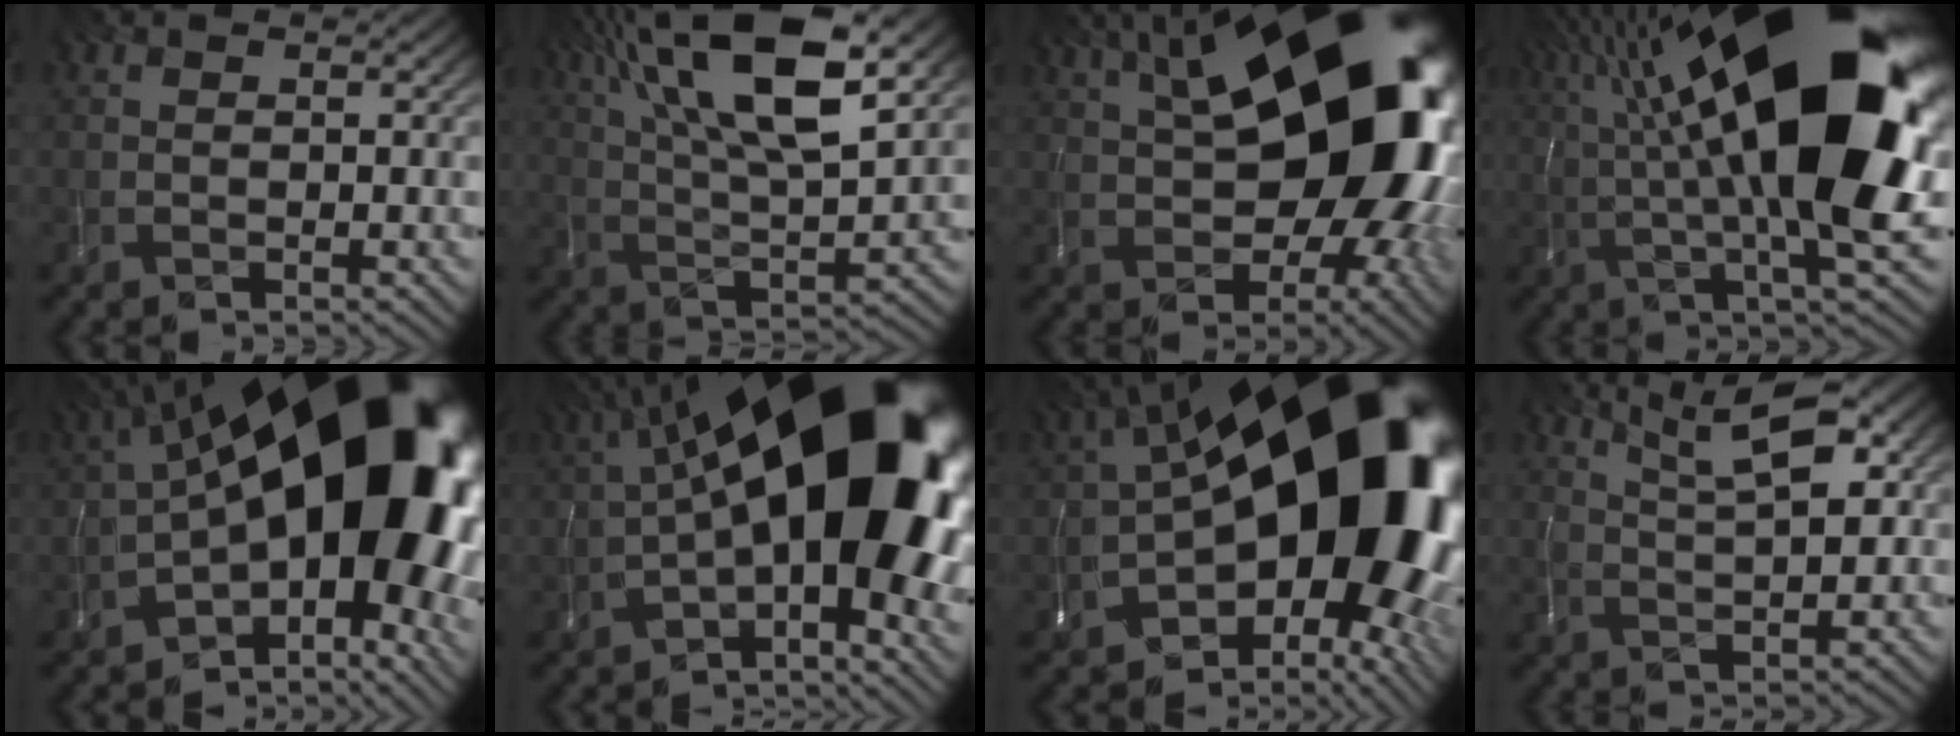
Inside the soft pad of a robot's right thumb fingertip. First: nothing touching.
{"total": 16.1, "force": [8.2, 4.8, 13.1], "torque": [-0.273, 0.023, 0.148]}
{"total": 21.2, "force": [4.4, 11.7, 17.1], "torque": [-0.240, 0.026, 0.077]}
{"total": 22.2, "force": [5.4, 6.6, 20.5], "torque": [-0.343, 0.048, 0.085]}
{"total": 20.6, "force": [0.5, 10.3, 17.9], "torque": [-0.260, -0.015, 0.025]}
{"total": 19.8, "force": [0.6, 8.2, 18.1], "torque": [-0.274, 0.012, 0.018]}
{"total": 21.1, "force": [0.4, 11.6, 17.5], "torque": [-0.268, -0.042, 0.033]}
{"total": 7.2, "force": [3.8, 1.8, 5.8], "torque": [-0.104, 0.021, 0.061]}